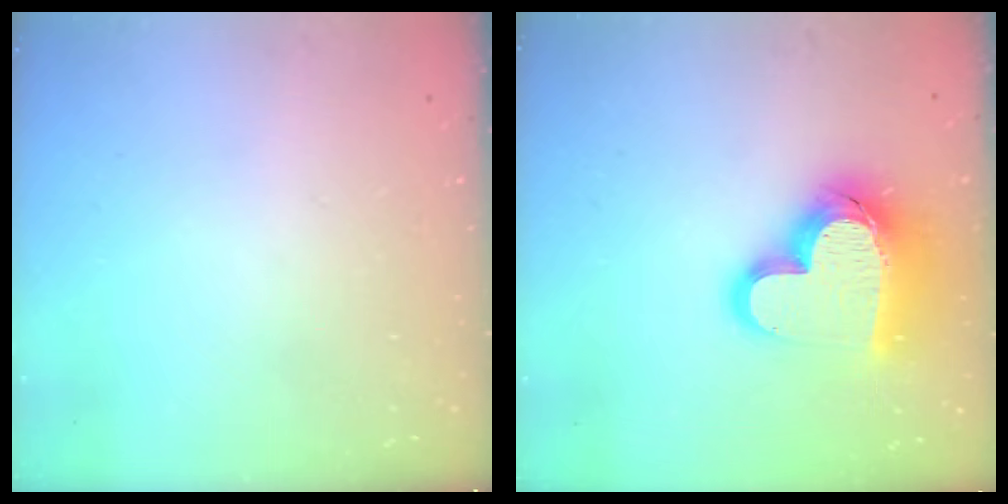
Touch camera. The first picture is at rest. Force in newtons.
{"total": 18.9, "press": 18.7, "slide": 2.7}